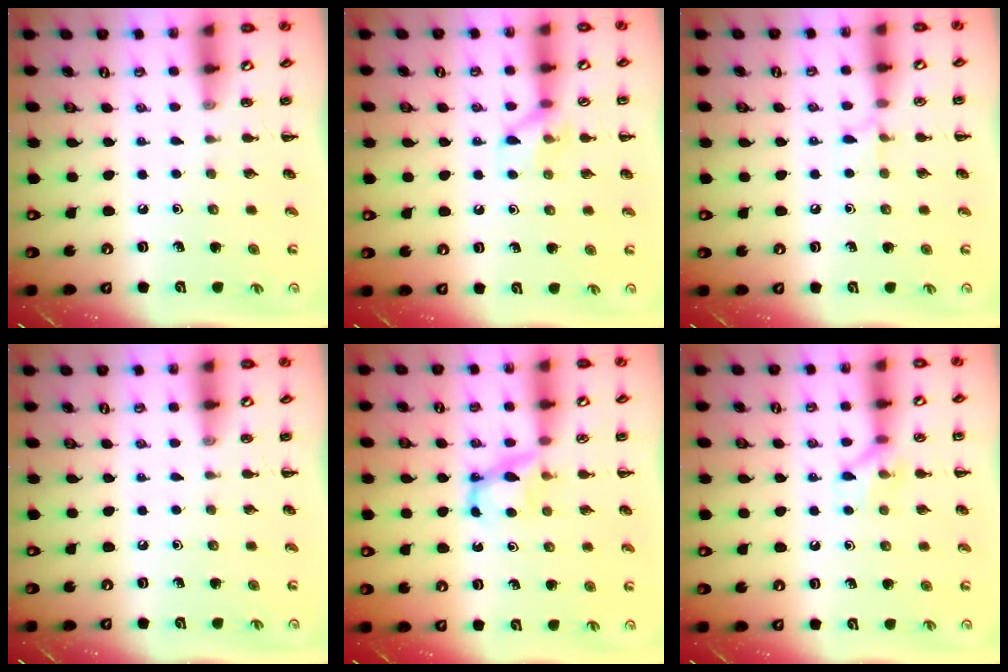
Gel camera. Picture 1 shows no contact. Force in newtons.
{"total": 7.7, "press": 7.5, "slide": 1.4}
{"total": 4.5, "press": 4.3, "slide": 1.6}
{"total": 0.0}
{"total": 4.9, "press": 4.8, "slide": 1.1}
{"total": 7.6, "press": 7.5, "slide": 0.7}